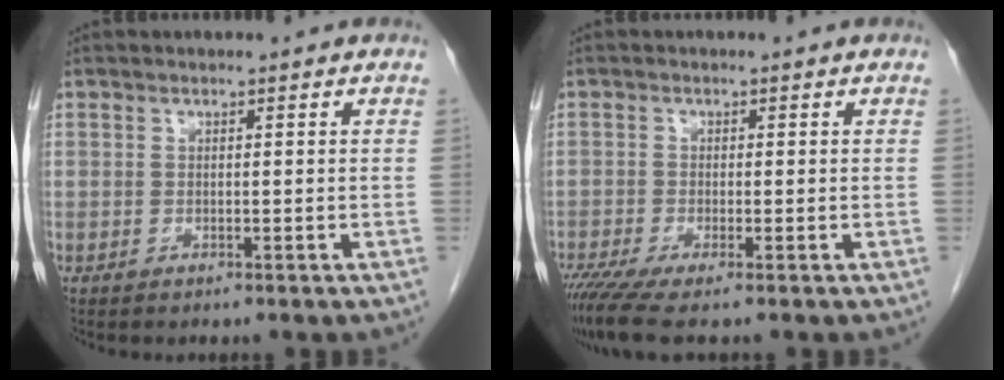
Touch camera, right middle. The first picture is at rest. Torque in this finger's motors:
{"motor_torque": [0.93, -0.45, 0.12, 0.11]}